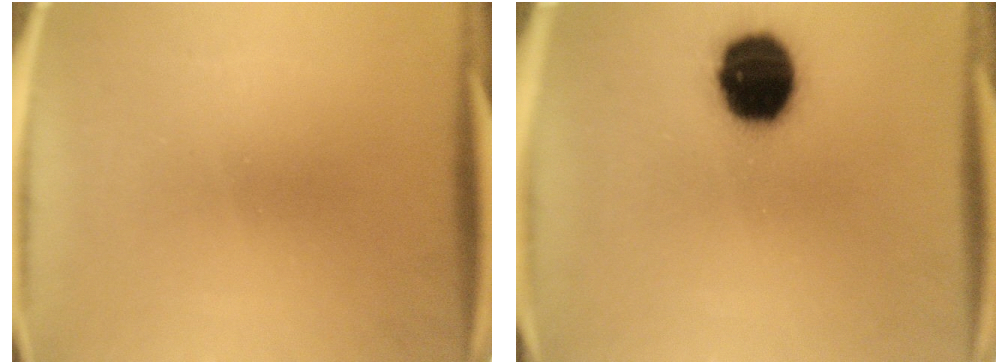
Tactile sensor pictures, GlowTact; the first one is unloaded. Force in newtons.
{"total": 17.2}